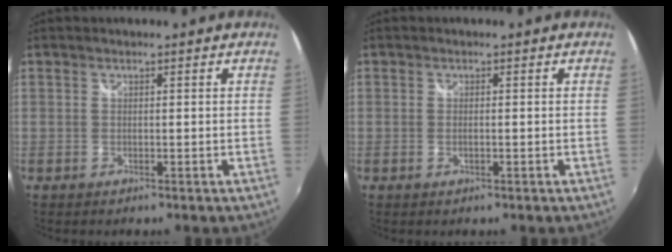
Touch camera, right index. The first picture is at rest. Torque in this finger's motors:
{"motor_torque": [-0.04, 0.08, -0.06, -0.01]}